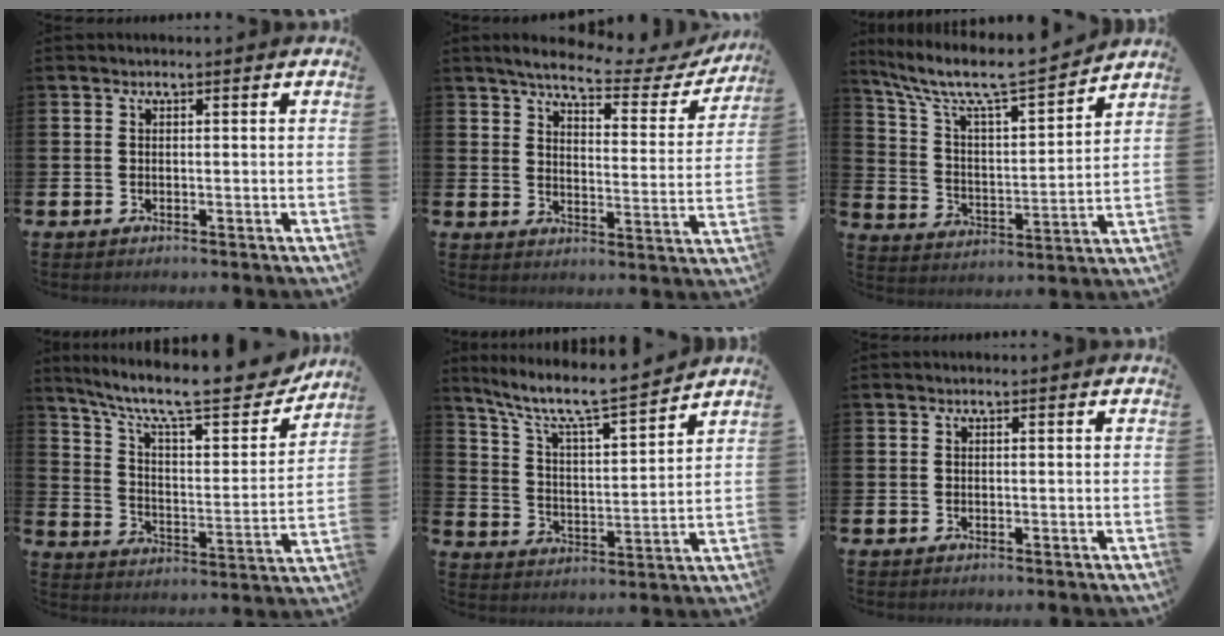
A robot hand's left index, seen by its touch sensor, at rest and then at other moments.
{"total": 6.0, "force": [5.2, 1.3, 2.7], "torque": [-0.061, -0.035, 0.081]}
{"total": 9.5, "force": [8.4, 1.4, 4.2], "torque": [-0.118, -0.058, 0.139]}
{"total": 11.6, "force": [9.8, 2.5, 5.7], "torque": [-0.127, -0.070, 0.161]}
{"total": 8.5, "force": [7.6, 0.8, 3.8], "torque": [-0.107, -0.052, 0.125]}
{"total": 0.0}